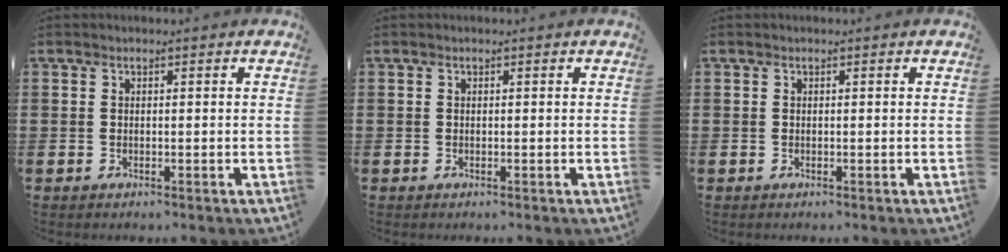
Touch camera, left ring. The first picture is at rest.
{"total": 0.0}
{"total": 0.0}